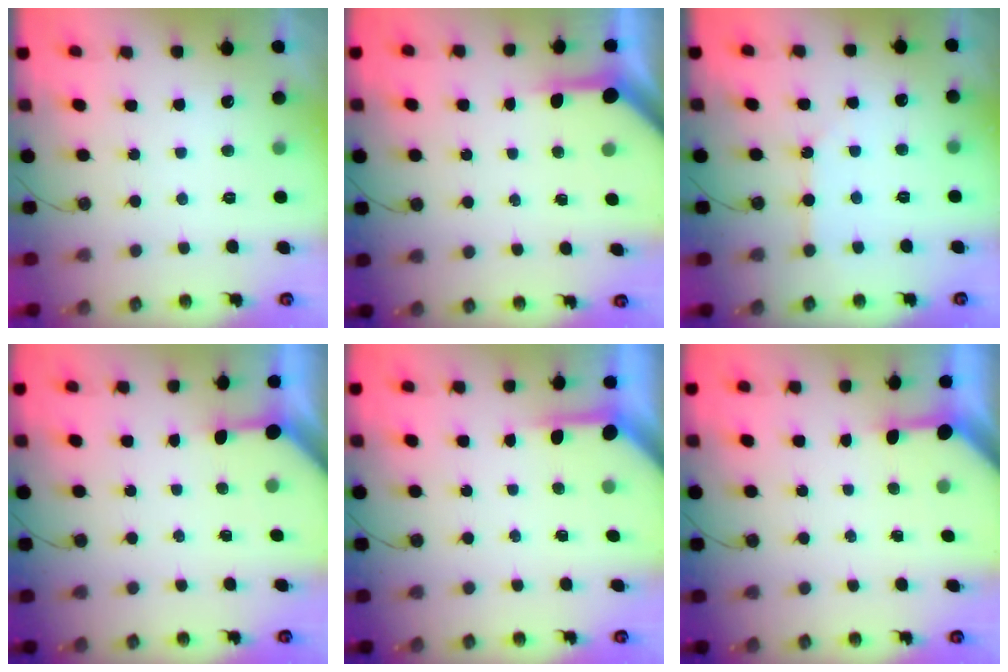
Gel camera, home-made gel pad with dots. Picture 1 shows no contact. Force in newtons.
{"total": 4.0, "press": 3.9, "slide": 0.5}
{"total": 2.0, "press": 2.0, "slide": 0.1}
{"total": 2.8, "press": 2.8, "slide": 0.3}
{"total": 3.9, "press": 3.8, "slide": 0.4}
{"total": 3.4, "press": 3.4, "slide": 0.3}